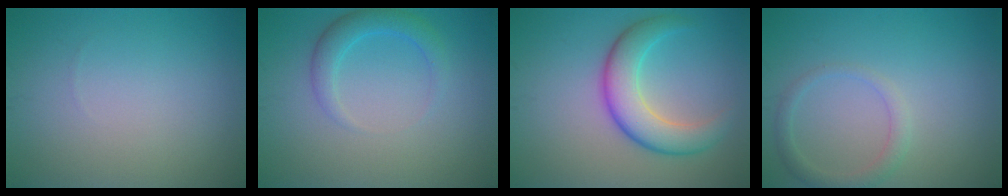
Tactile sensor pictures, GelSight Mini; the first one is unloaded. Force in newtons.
{"total": 2.6, "press": 2.6, "slide": 0.2}
{"total": 5.6, "press": 5.6, "slide": 0.1}
{"total": 1.9, "press": 1.9, "slide": 0.1}